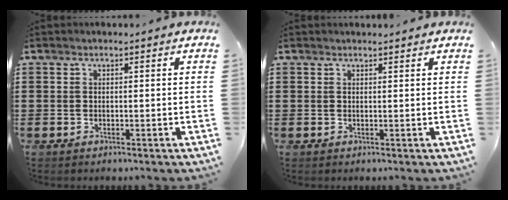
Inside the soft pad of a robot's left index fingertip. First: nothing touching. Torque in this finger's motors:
{"motor_torque": [1.03, -1.11, 0.31, 0.05]}